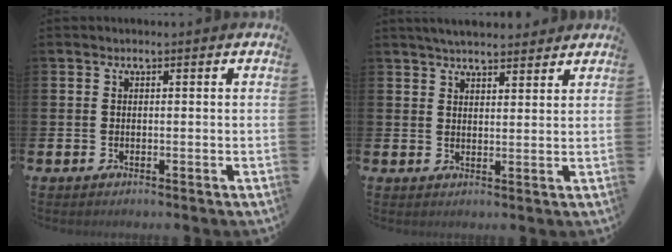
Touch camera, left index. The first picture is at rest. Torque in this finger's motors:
{"motor_torque": [0.73, -1.41, 0.19, 0.09]}